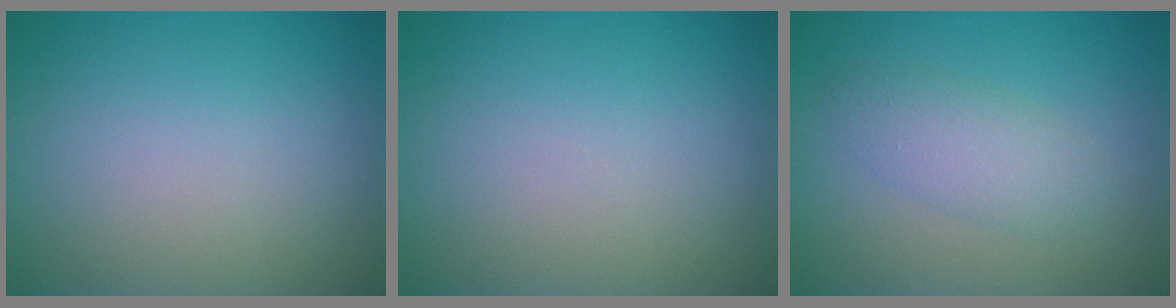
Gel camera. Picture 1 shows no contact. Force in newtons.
{"total": 0.0}
{"total": 2.8, "press": 2.8, "slide": 0.1}